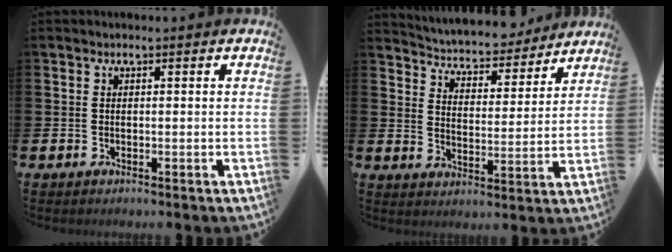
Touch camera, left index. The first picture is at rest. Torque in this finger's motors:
{"motor_torque": [1.02, -1.12, 0.41, 0.05]}